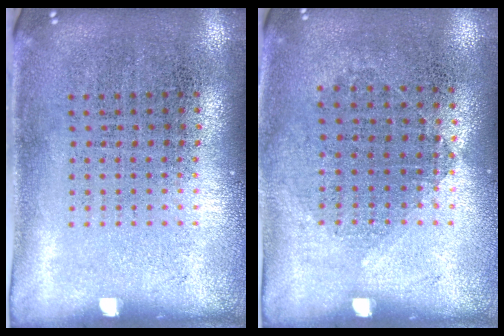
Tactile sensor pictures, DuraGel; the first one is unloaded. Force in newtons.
{"total": 0.9, "press": 0.8, "slide": 0.4}